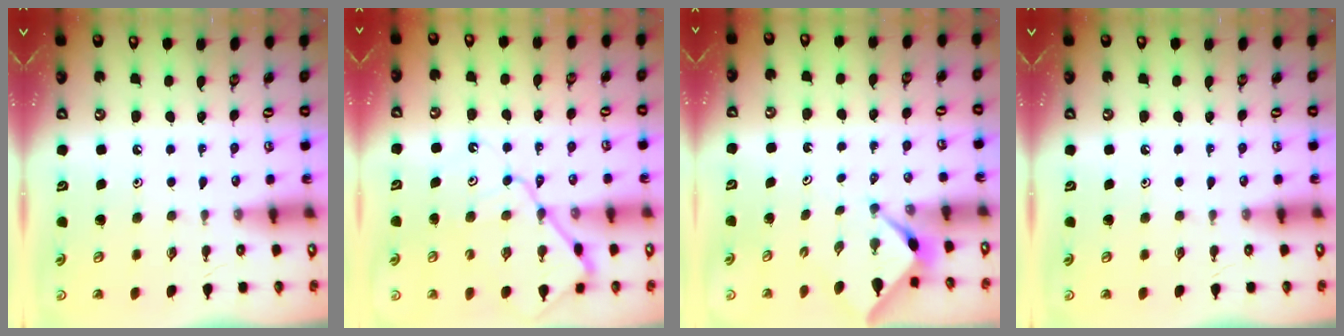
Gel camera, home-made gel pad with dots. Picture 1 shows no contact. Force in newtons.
{"total": 12.4, "press": 12.3, "slide": 1.2}
{"total": 2.3, "press": 2.3, "slide": 0.1}
{"total": 0.0}